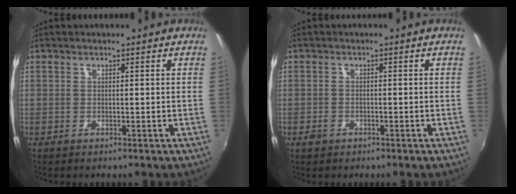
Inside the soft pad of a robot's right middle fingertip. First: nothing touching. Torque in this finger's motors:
{"motor_torque": [-0.12, -0.04, 0.01, 0.00]}